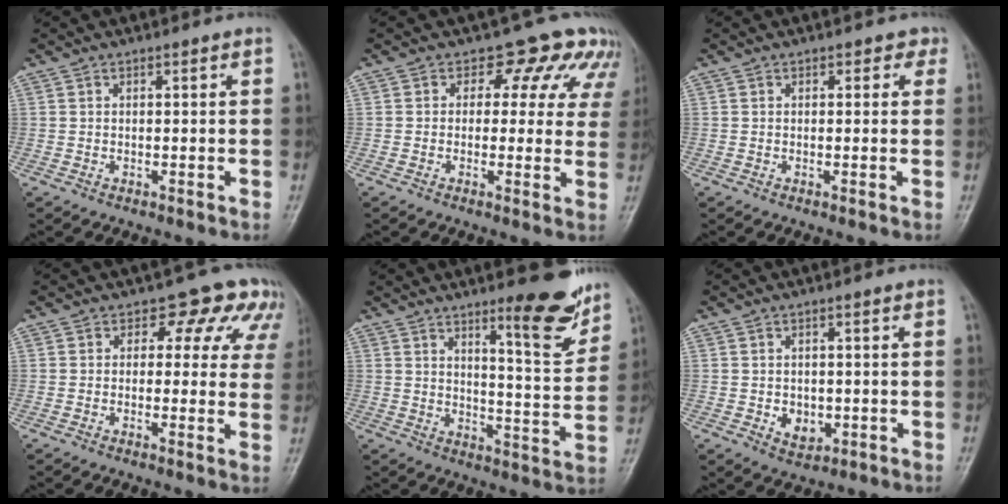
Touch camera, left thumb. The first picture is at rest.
{"total": 8.8, "force": [5.4, 6.0, 3.6], "torque": [0.007, -0.015, 0.040]}
{"total": 1.7, "force": [0.7, 1.3, 0.7], "torque": [0.014, 0.002, -0.001]}
{"total": 8.4, "force": [4.5, 5.8, 4.1], "torque": [0.002, -0.011, 0.031]}
{"total": 11.6, "force": [7.9, 2.3, 8.2], "torque": [-0.087, -0.062, 0.116]}
{"total": 3.9, "force": [-0.9, 3.1, 2.3], "torque": [-0.018, 0.000, -0.004]}